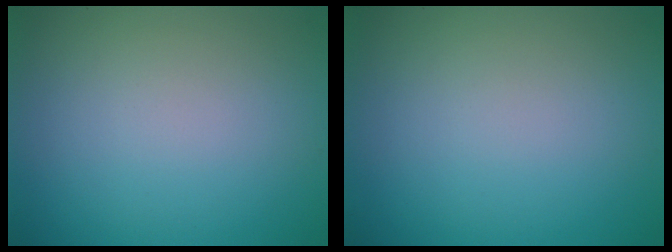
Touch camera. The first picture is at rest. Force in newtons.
{"total": 0.0}